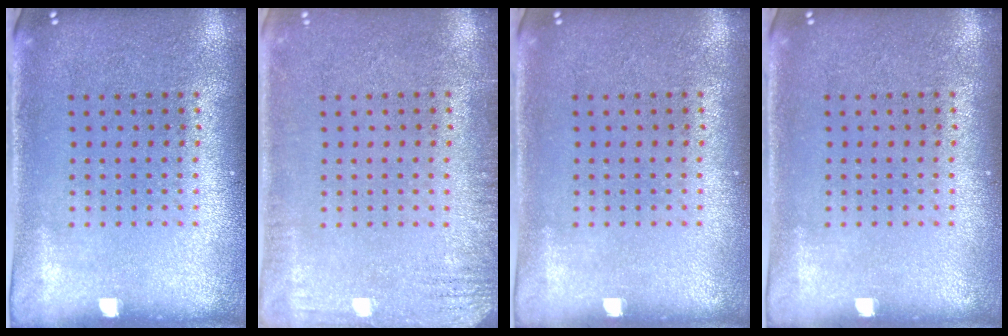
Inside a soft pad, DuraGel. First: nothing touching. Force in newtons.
{"total": 2.1, "press": 2.1, "slide": 0.2}
{"total": 0.0}
{"total": 0.0}